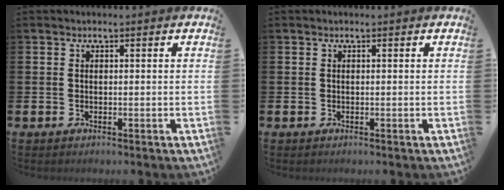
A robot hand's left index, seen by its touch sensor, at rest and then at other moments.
{"total": 0.0}